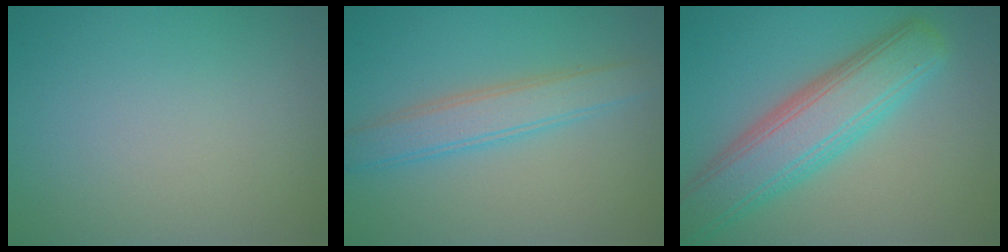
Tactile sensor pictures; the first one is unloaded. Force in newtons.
{"total": 3.5, "press": 3.5, "slide": 0.0}
{"total": 6.7, "press": 6.7, "slide": 0.3}